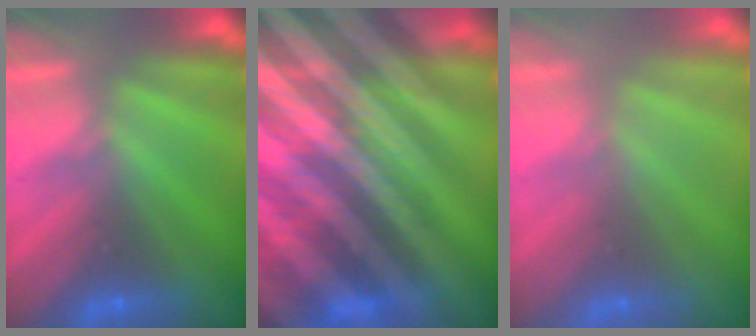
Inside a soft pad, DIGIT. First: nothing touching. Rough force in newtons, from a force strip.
{"total": 9.5}
{"total": 2.9}